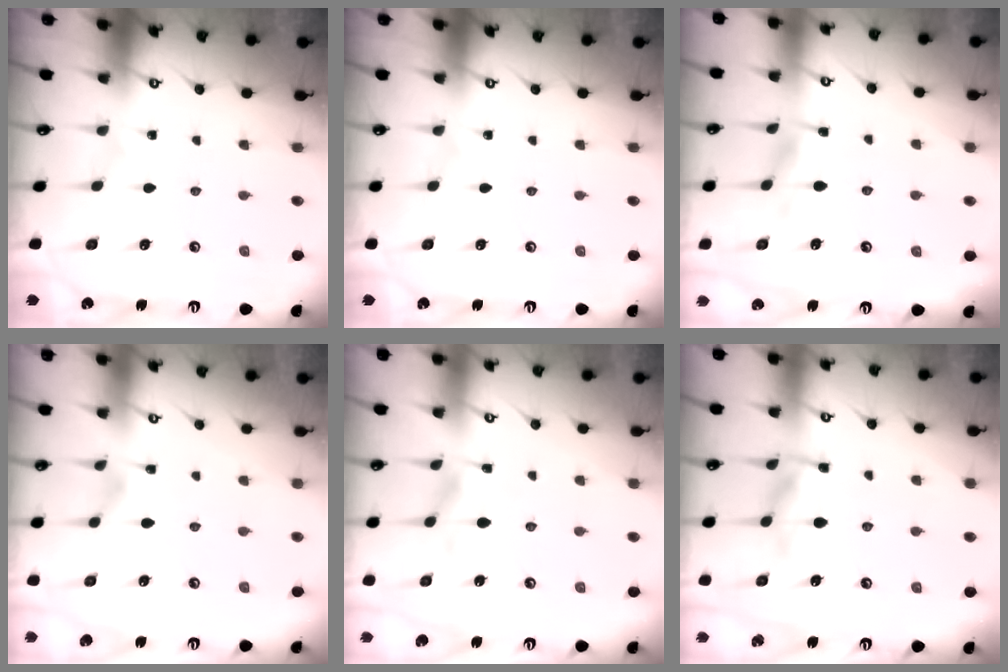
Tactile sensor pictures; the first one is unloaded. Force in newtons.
{"total": 0.0}
{"total": 2.0, "press": 1.7, "slide": 1.0}
{"total": 1.2, "press": 0.2, "slide": 1.2}
{"total": 1.6, "press": 1.2, "slide": 1.0}
{"total": 4.3, "press": 4.0, "slide": 1.5}